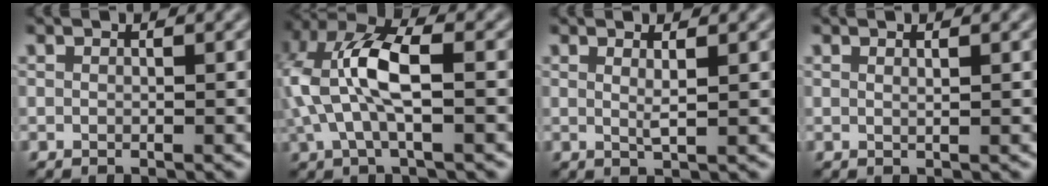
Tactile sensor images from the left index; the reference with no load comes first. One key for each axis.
{"total": 7.6, "fx": 0.2, "fy": 3.4, "fz": 6.8, "tx": -0.154, "ty": 0.017, "tz": 0.001}
{"total": 1.5, "fx": 0.5, "fy": 0.3, "fz": 1.4, "tx": -0.022, "ty": -0.001, "tz": 0.007}
{"total": 0.6, "fx": 0.3, "fy": 0.2, "fz": 0.5, "tx": -0.002, "ty": 0.002, "tz": 0.005}